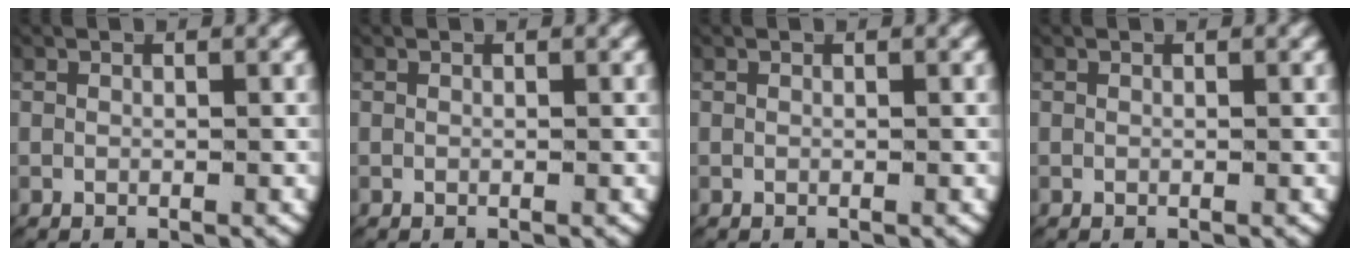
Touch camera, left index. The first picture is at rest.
{"total": 0.0}
{"total": 0.0}
{"total": 0.0}